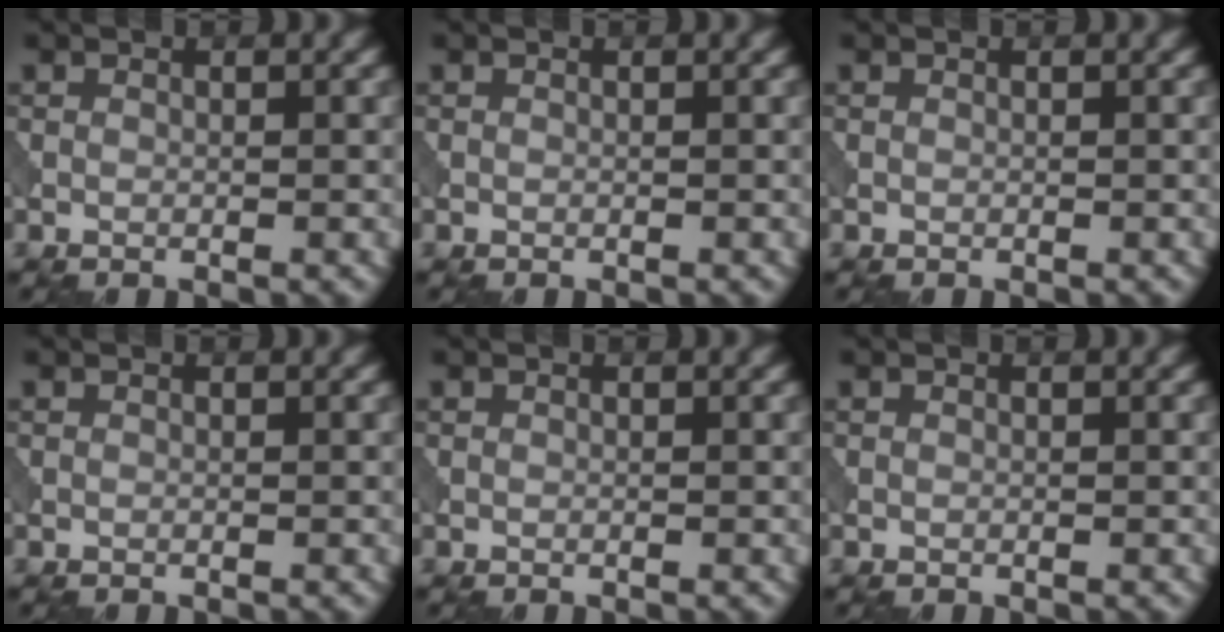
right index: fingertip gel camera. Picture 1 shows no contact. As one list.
[{"total": 0.0}, {"total": 0.0}, {"total": 0.0}, {"total": 0.0}, {"total": 0.0}]